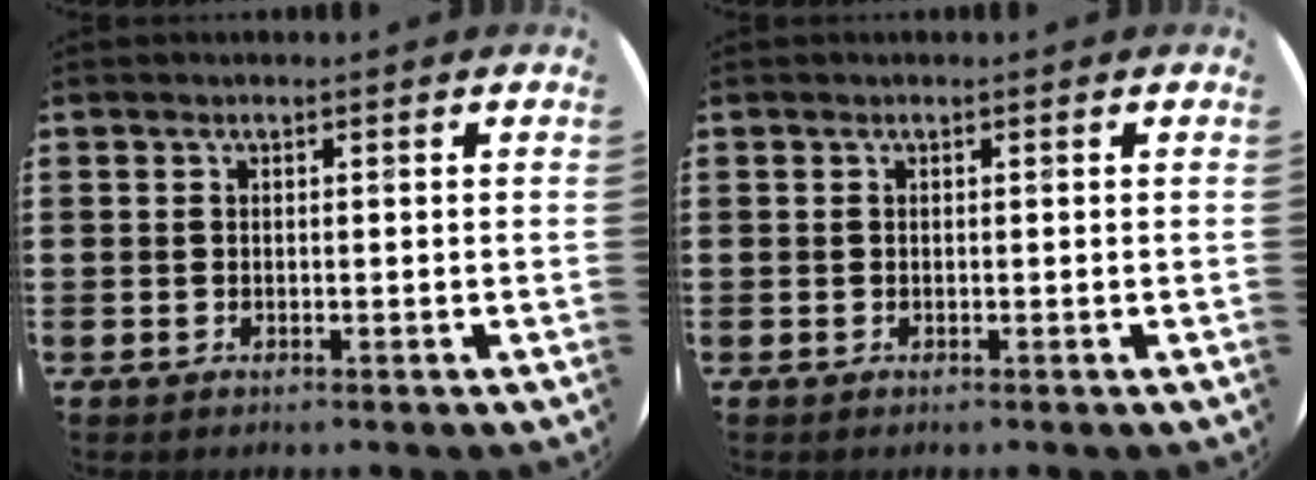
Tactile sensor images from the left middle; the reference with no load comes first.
{"total": 0.0}